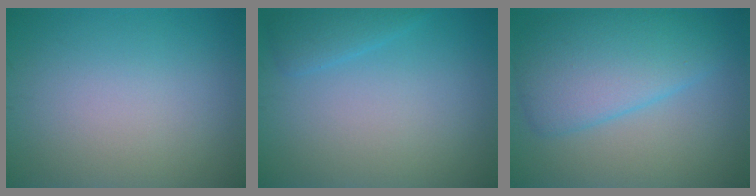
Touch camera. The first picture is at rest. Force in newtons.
{"total": 1.7, "press": 1.7, "slide": 0.2}
{"total": 6.3, "press": 6.3, "slide": 0.3}